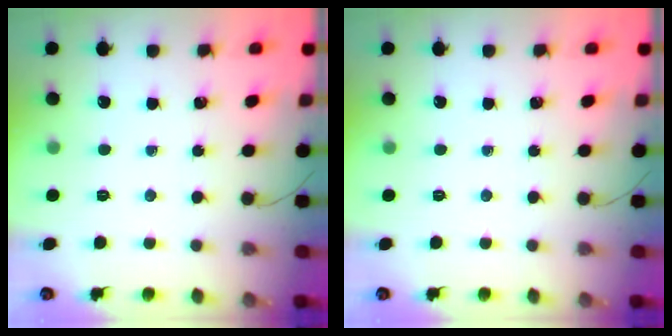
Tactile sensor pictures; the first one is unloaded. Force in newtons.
{"total": 0.0}